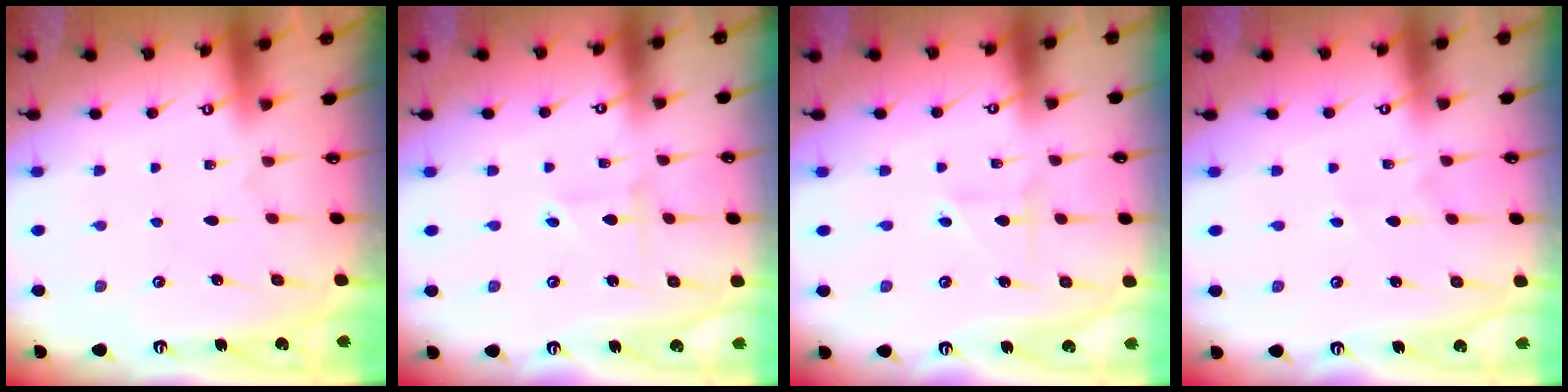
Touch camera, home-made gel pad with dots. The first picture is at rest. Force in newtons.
{"total": 1.8, "press": 1.7, "slide": 0.2}
{"total": 2.0, "press": 1.9, "slide": 0.5}
{"total": 1.4, "press": 1.3, "slide": 0.1}